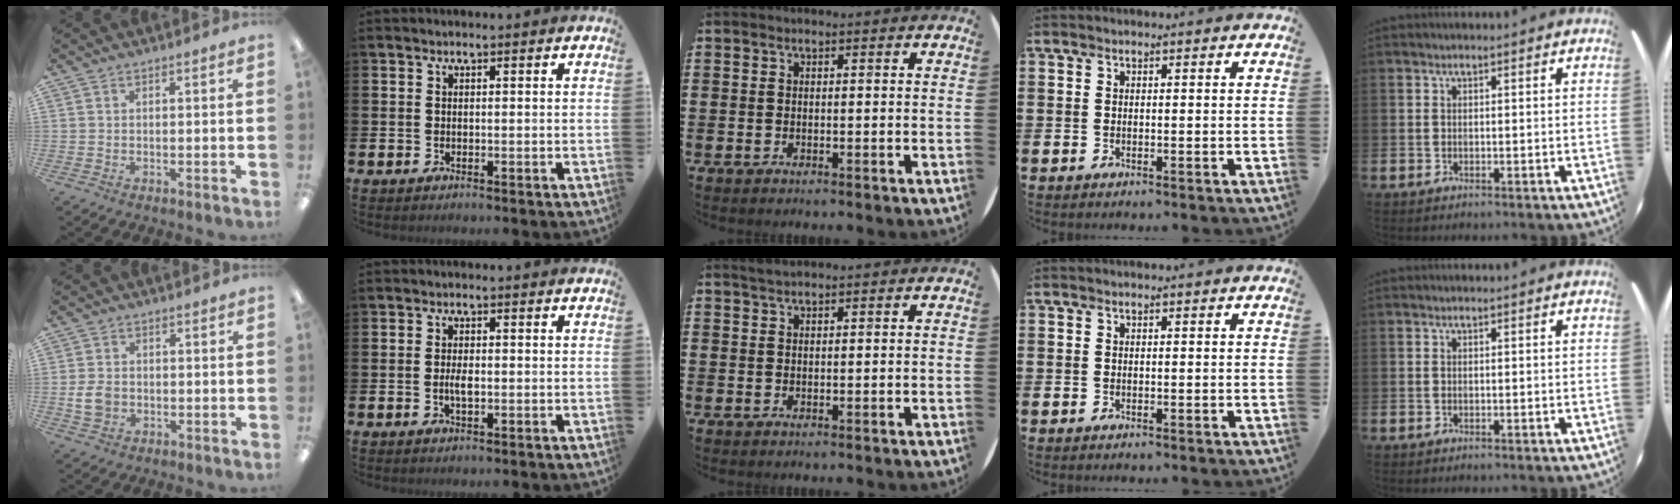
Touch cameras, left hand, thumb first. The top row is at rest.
{"thumb": {"total": 5.0, "force": [-0.6, 3.9, 2.9], "torque": [-0.063, 0.004, -0.011]}, "index": {"total": 2.2, "force": [-0.2, 0.9, 2.0], "torque": [-0.031, -0.001, -0.006]}, "middle": {"total": 0.9, "force": [0.9, 0.0, 0.2], "torque": [-0.004, 0.001, 0.017]}}